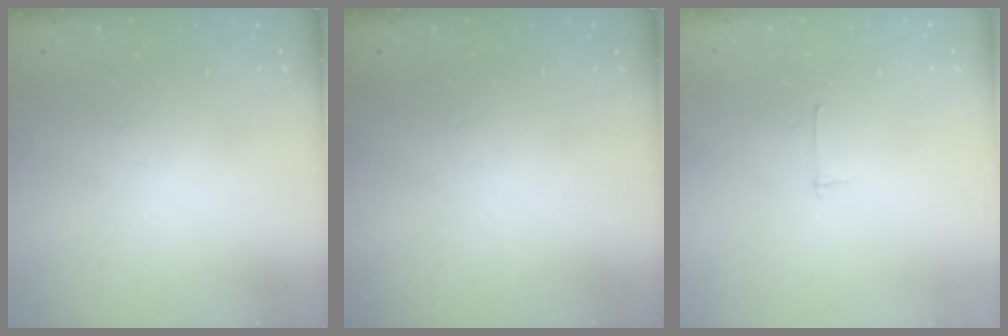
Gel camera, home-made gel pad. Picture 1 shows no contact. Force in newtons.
{"total": 0.0}
{"total": 2.7, "press": 2.7, "slide": 0.3}